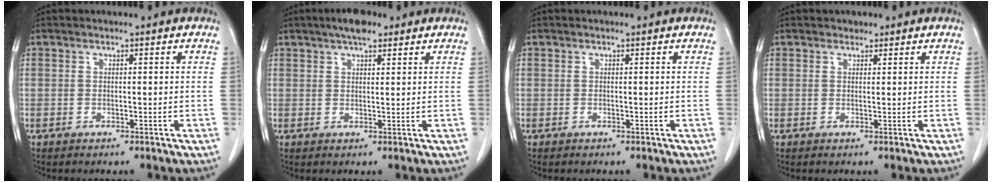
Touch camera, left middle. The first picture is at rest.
{"total": 4.4, "force": [3.1, 1.4, 2.8], "torque": [-0.051, 0.011, 0.049]}
{"total": 0.0}
{"total": 0.9, "force": [0.7, 0.5, 0.0], "torque": [-0.001, -0.001, 0.008]}